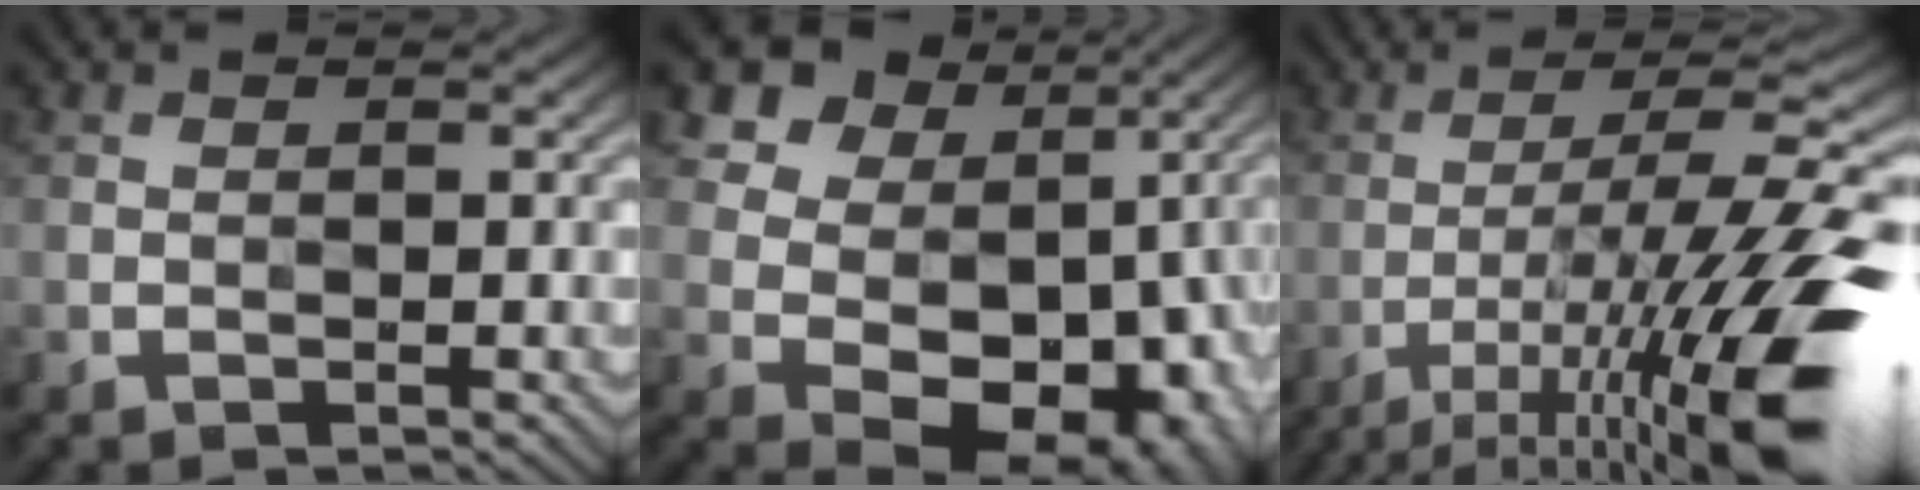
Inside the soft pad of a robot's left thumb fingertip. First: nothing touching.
{"total": 14.9, "force": [3.4, 12.1, 8.1], "torque": [-0.122, 0.014, 0.074]}
{"total": 16.0, "force": [-8.3, 2.3, 13.4], "torque": [-0.207, 0.010, -0.143]}